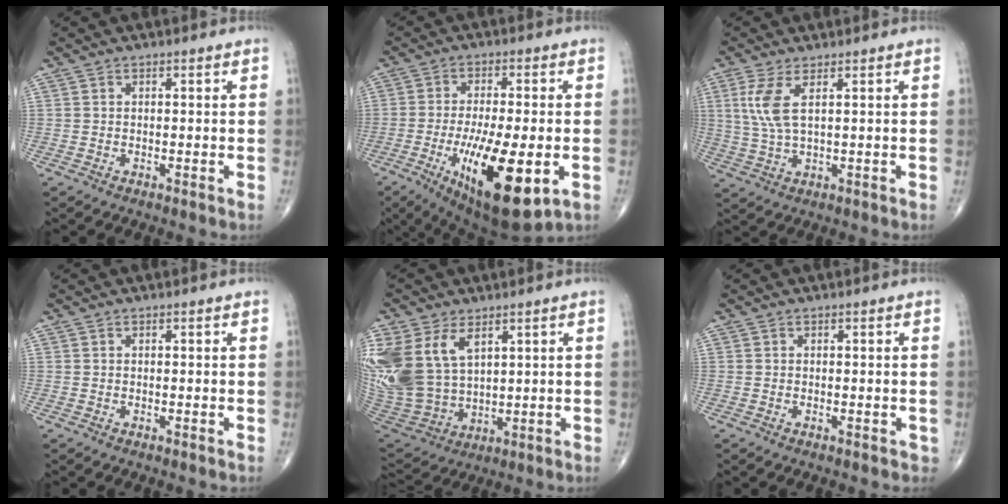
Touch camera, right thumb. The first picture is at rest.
{"total": 18.4, "force": [-5.4, 5.9, 16.6], "torque": [-0.281, -0.017, -0.071]}
{"total": 6.2, "force": [2.1, 1.9, 5.5], "torque": [-0.139, -0.008, 0.051]}
{"total": 0.0}
{"total": 18.5, "force": [6.6, 12.1, 12.4], "torque": [-0.282, -0.016, 0.148]}
{"total": 0.7, "force": [-0.1, 0.5, 0.4], "torque": [-0.003, 0.003, -0.001]}